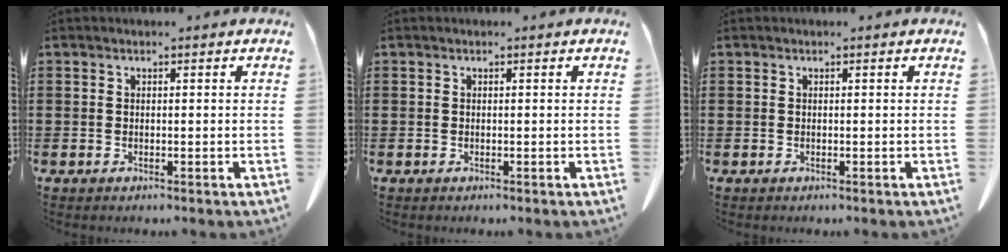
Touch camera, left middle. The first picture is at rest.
{"total": 0.0}
{"total": 0.0}